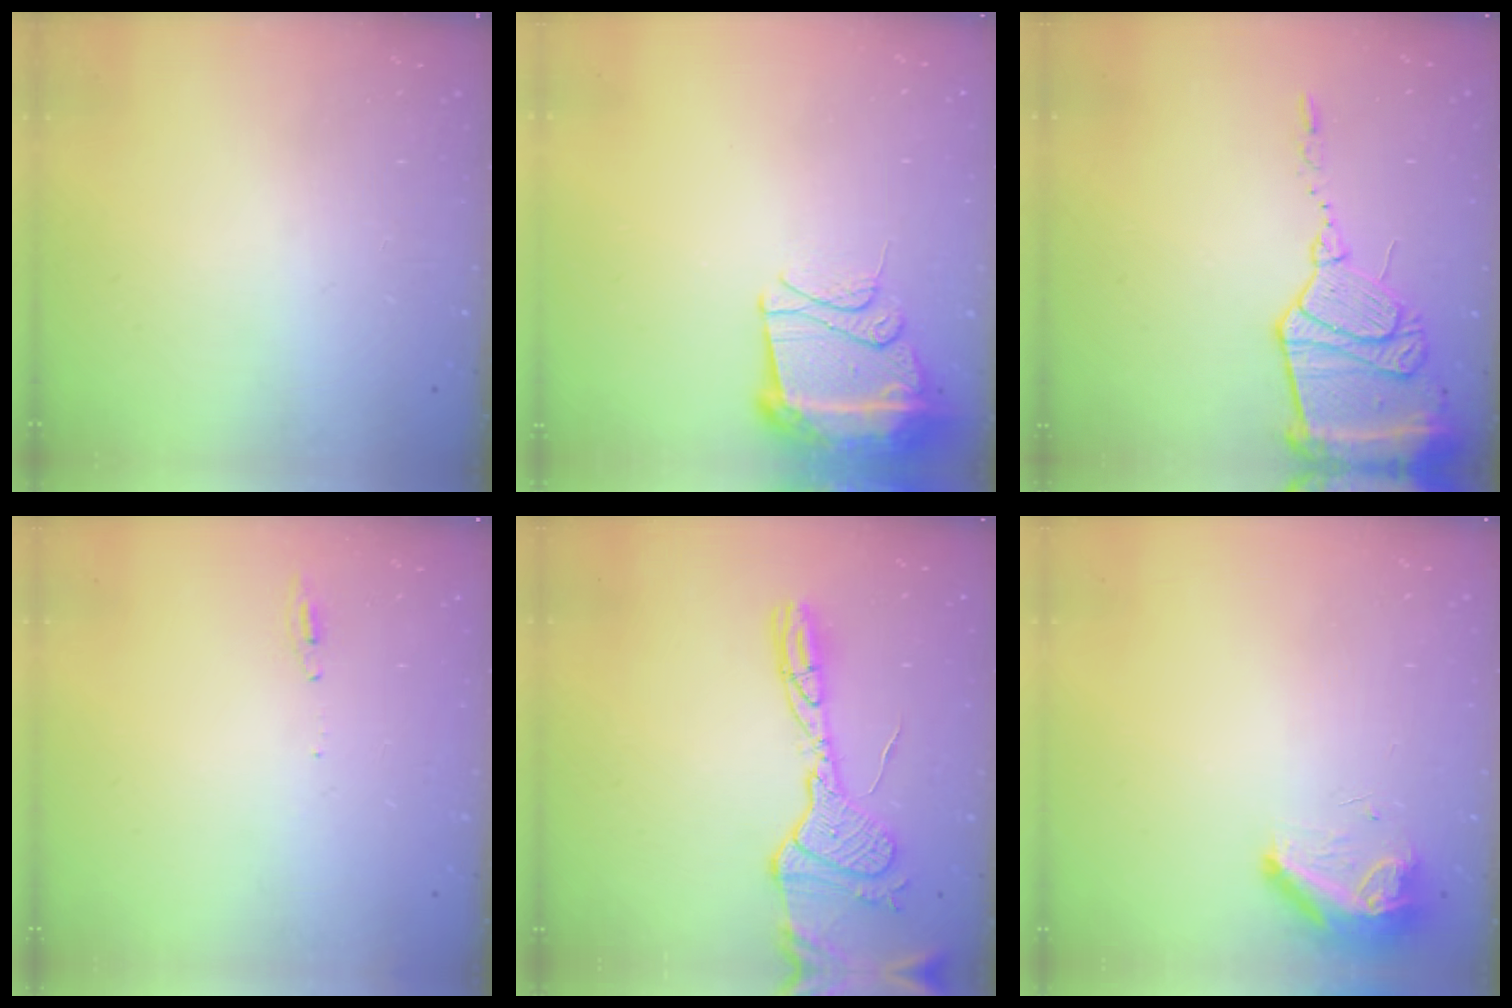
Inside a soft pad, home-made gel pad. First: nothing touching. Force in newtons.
{"total": 13.1, "press": 13.1, "slide": 1.4}
{"total": 17.8, "press": 17.7, "slide": 1.5}
{"total": 4.8, "press": 4.6, "slide": 1.6}
{"total": 17.0, "press": 17.0, "slide": 1.6}
{"total": 8.3, "press": 8.2, "slide": 0.9}